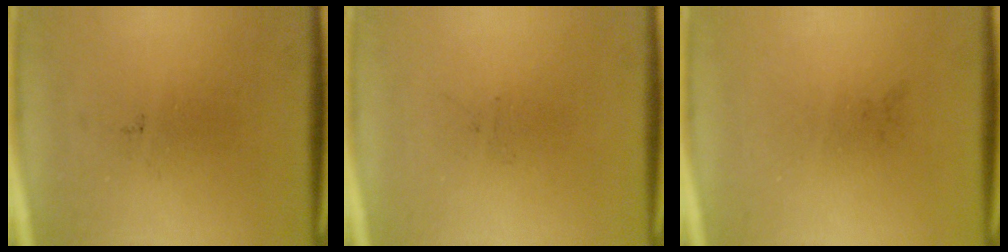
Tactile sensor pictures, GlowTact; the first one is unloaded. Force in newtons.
{"total": 0.0}
{"total": 0.0}